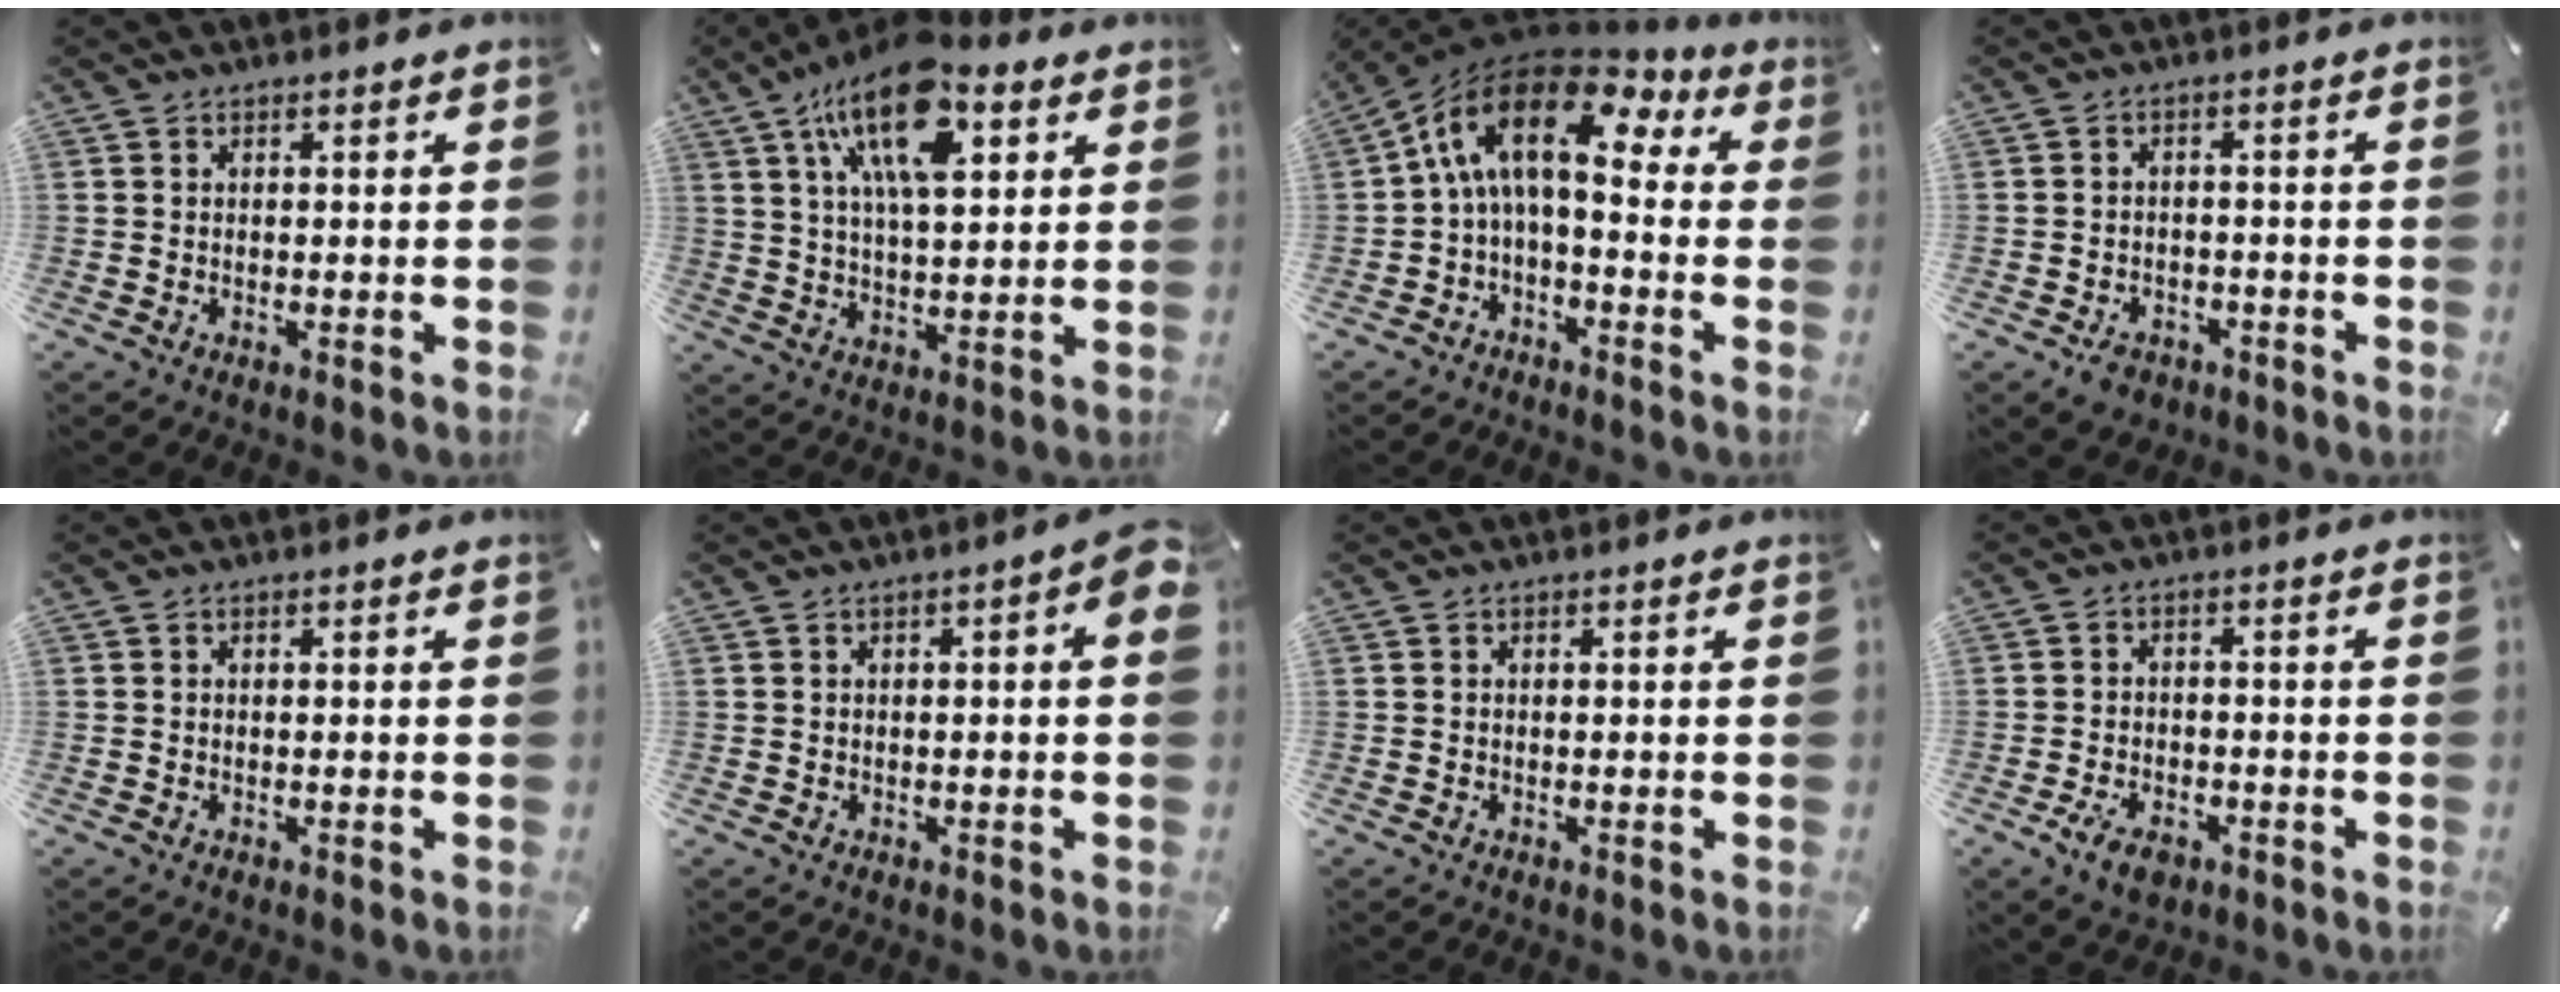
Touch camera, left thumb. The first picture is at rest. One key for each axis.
{"total": 18.3, "fx": 9.0, "fy": 8.5, "fz": 13.5, "tx": -0.235, "ty": -0.023, "tz": 0.146}
{"total": 16.1, "fx": 3.9, "fy": 8.5, "fz": 13.0, "tx": -0.258, "ty": -0.012, "tz": 0.061}
{"total": 4.2, "fx": -2.6, "fy": 2.9, "fz": 1.3, "tx": -0.024, "ty": 0.014, "tz": -0.048}
{"total": 0.0}
{"total": 3.3, "fx": 0.1, "fy": 1.1, "fz": 3.2, "tx": -0.047, "ty": 0.004, "tz": 0.000}
{"total": 0.0}
{"total": 5.2, "fx": -2.9, "fy": 3.2, "fz": 2.9, "tx": -0.063, "ty": 0.012, "tz": -0.054}